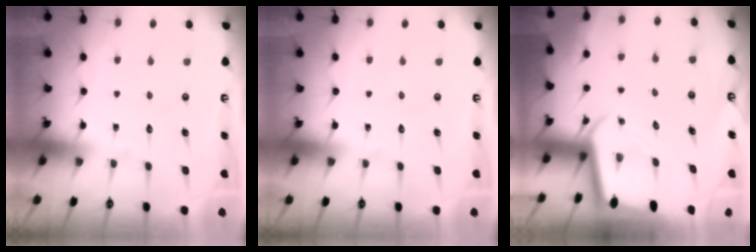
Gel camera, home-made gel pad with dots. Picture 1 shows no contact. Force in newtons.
{"total": 0.0}
{"total": 2.3, "press": 2.3, "slide": 0.2}